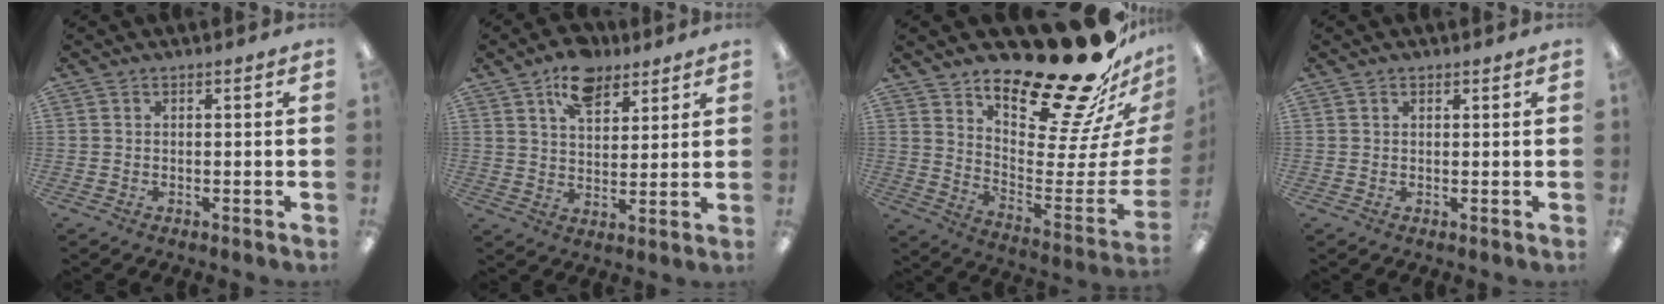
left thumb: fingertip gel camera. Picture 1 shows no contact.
{"total": 10.1, "force": [6.9, 5.5, 4.9], "torque": [-0.077, -0.025, 0.123]}
{"total": 25.7, "force": [20.8, 7.3, 13.3], "torque": [-0.157, -0.176, 0.348]}
{"total": 1.0, "force": [0.6, 0.6, 0.5], "torque": [-0.001, -0.001, 0.010]}